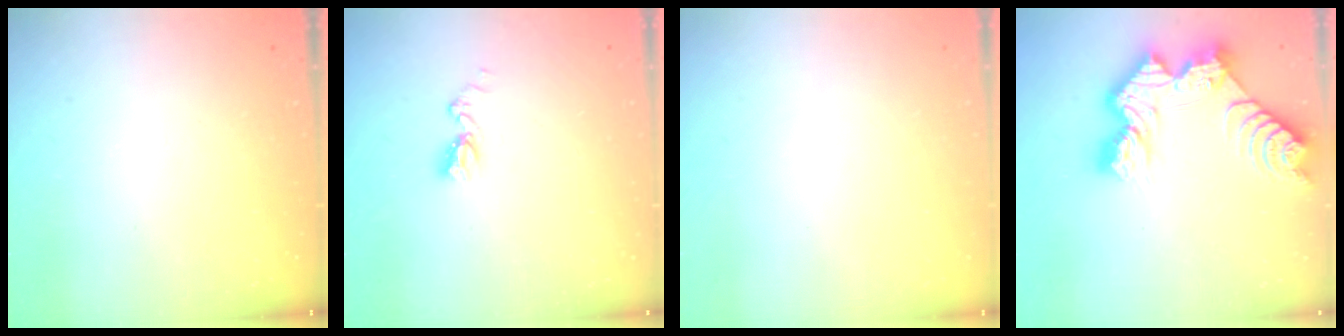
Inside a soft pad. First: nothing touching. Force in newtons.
{"total": 7.1, "press": 7.1, "slide": 0.8}
{"total": 0.0}
{"total": 16.2, "press": 16.1, "slide": 1.3}